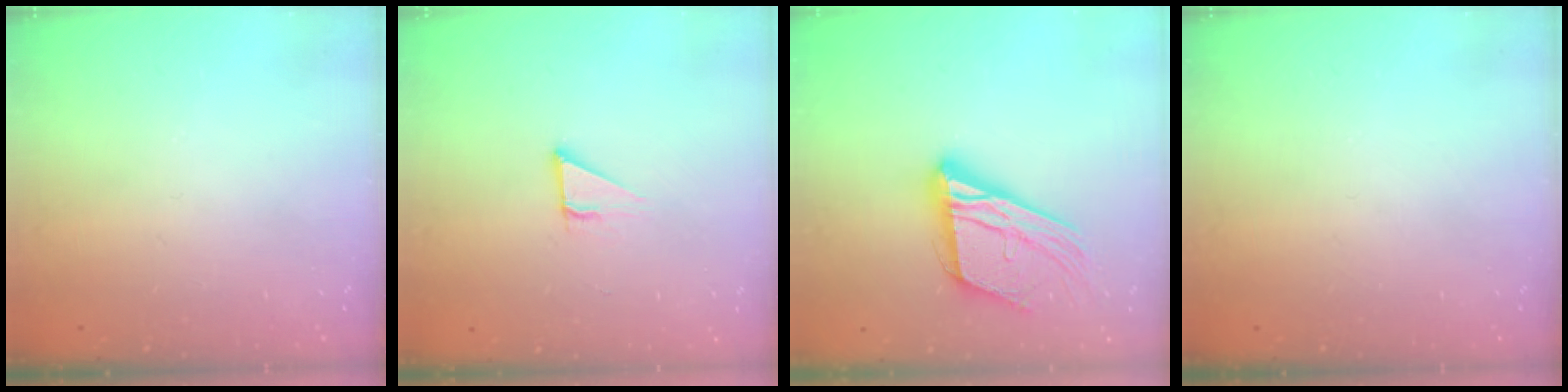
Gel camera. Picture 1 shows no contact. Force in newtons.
{"total": 2.9, "press": 2.9, "slide": 0.1}
{"total": 19.6, "press": 19.4, "slide": 2.8}
{"total": 0.0}